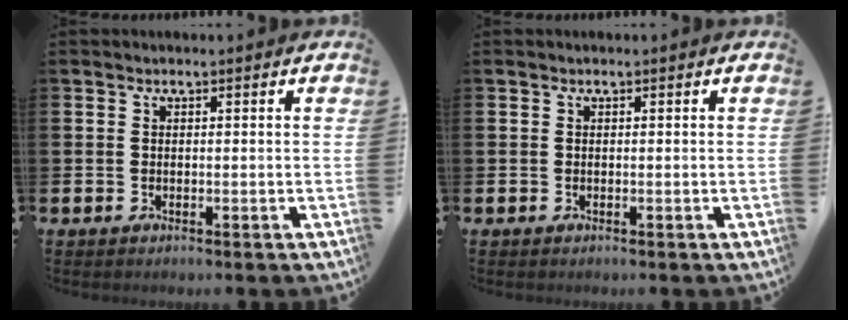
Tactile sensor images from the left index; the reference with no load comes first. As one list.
[{"total": 0.0}]